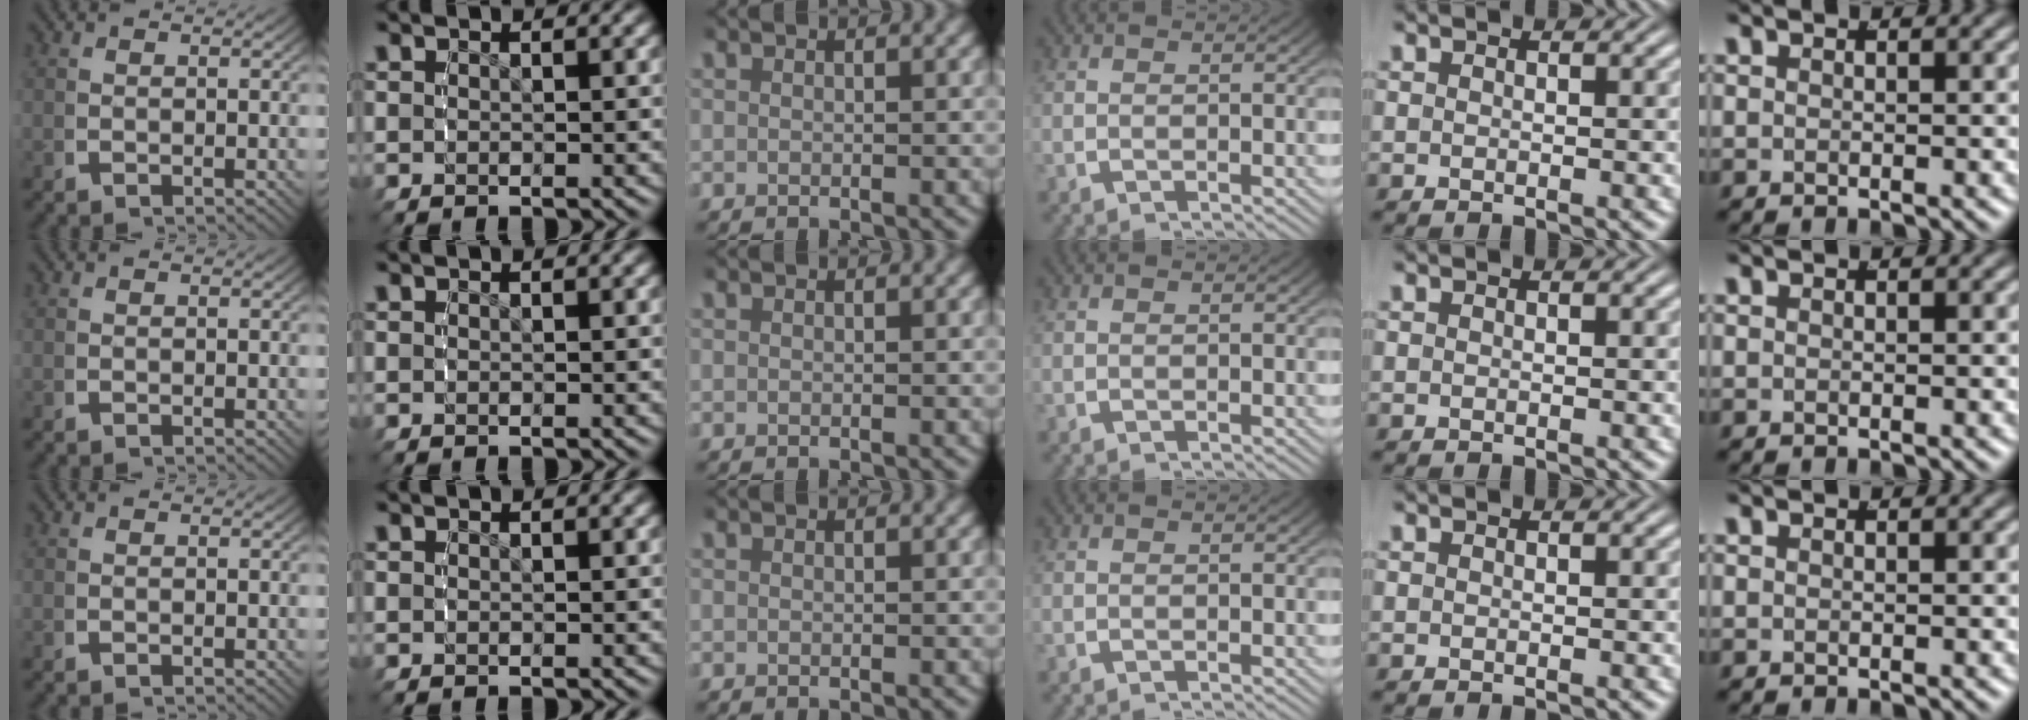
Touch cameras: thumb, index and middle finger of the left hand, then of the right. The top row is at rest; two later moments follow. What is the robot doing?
{"motion": "reach", "object": "markers"}